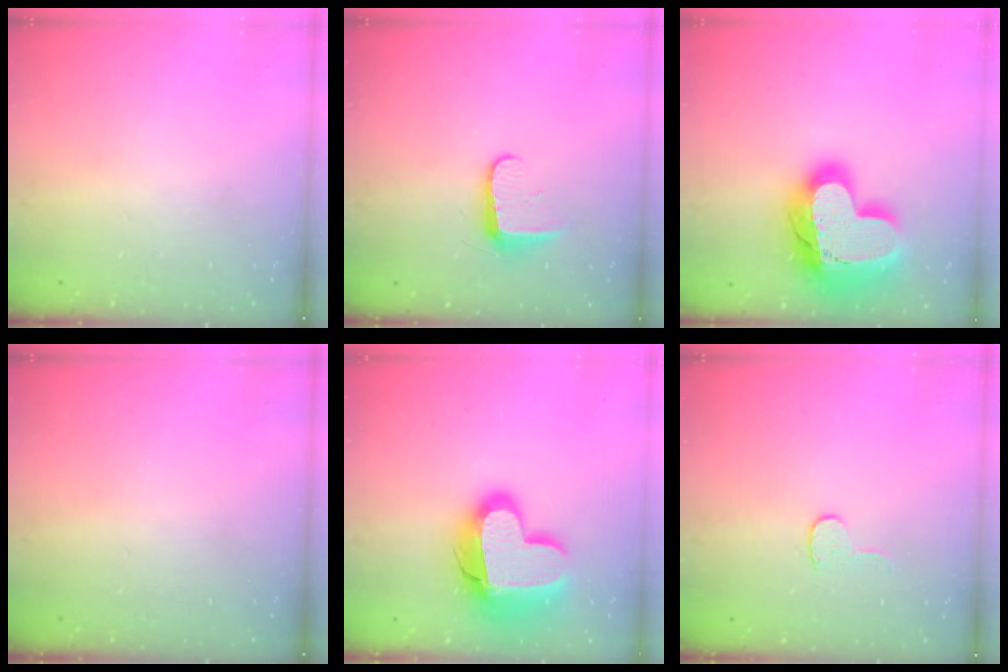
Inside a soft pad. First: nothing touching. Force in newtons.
{"total": 7.1, "press": 7.0, "slide": 0.9}
{"total": 25.8, "press": 25.7, "slide": 1.9}
{"total": 0.0}
{"total": 18.9, "press": 18.9, "slide": 1.2}
{"total": 5.2, "press": 5.1, "slide": 0.5}